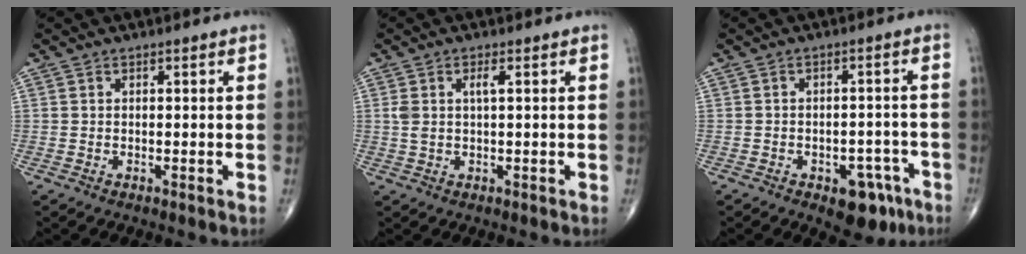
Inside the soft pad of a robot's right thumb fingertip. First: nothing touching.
{"total": 3.1, "force": [0.8, 0.9, 2.9], "torque": [-0.069, 0.008, 0.019]}
{"total": 7.8, "force": [-4.4, 4.4, 4.8], "torque": [-0.032, 0.031, -0.050]}